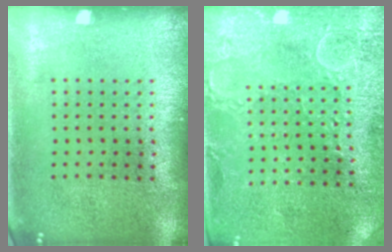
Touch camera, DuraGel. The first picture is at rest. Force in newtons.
{"total": 2.8, "press": 2.7, "slide": 0.8}